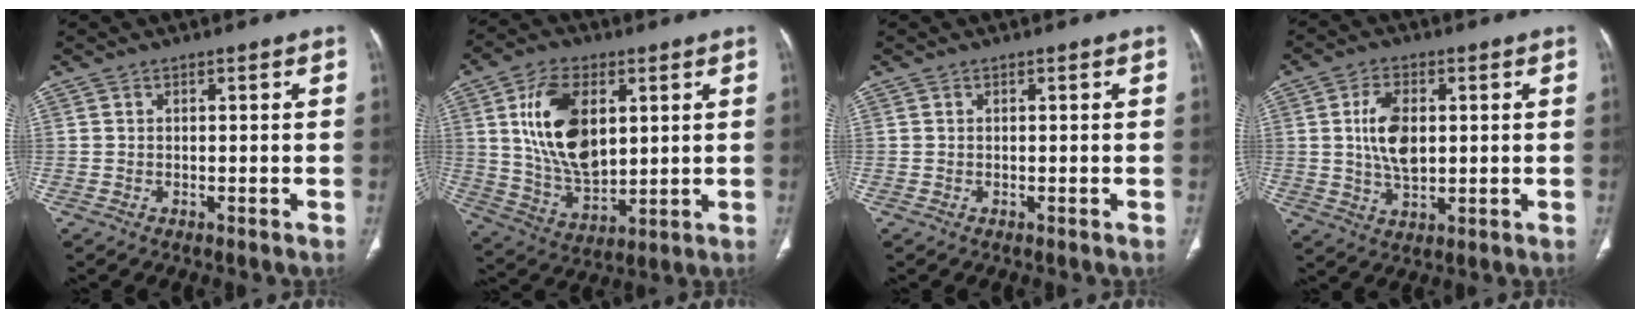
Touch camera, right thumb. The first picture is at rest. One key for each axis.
{"total": 16.4, "fx": 4.3, "fy": 9.5, "fz": 12.7, "tx": -0.214, "ty": -0.019, "tz": 0.090}
{"total": 0.0}
{"total": 8.5, "fx": 1.2, "fy": 4.9, "fz": 6.9, "tx": -0.122, "ty": -0.004, "tz": 0.026}